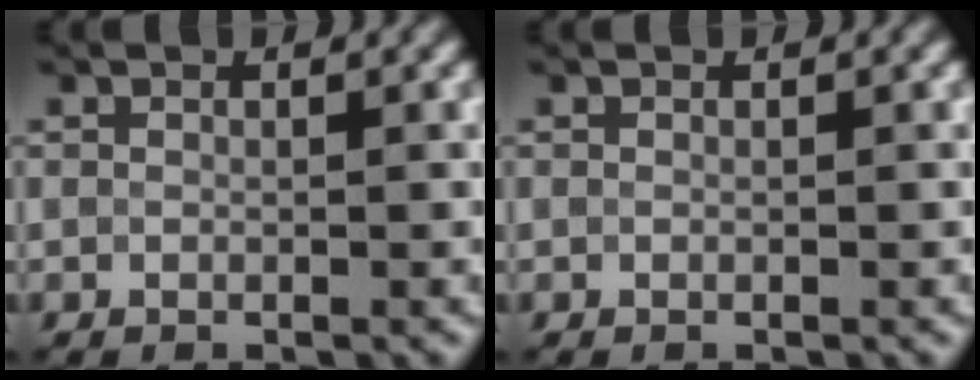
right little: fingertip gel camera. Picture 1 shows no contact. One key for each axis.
{"total": 0.0}